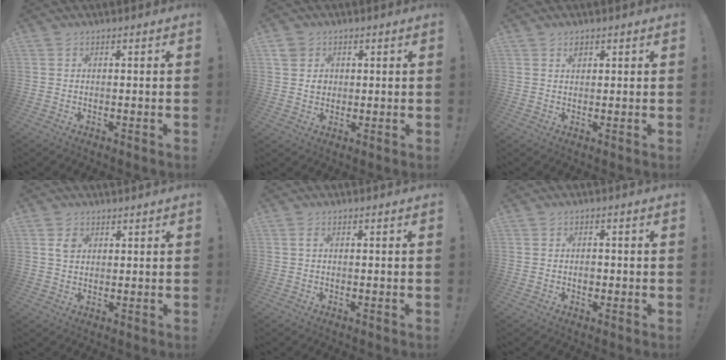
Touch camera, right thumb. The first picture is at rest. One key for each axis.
{"total": 4.7, "fx": 1.6, "fy": 4.3, "fz": 1.2, "tx": -0.011, "ty": -0.005, "tz": 0.029}
{"total": 1.3, "fx": 0.9, "fy": 0.7, "fz": 0.5, "tx": 0.012, "ty": -0.009, "tz": 0.013}
{"total": 3.2, "fx": 2.1, "fy": 2.2, "fz": 1.1, "tx": -0.002, "ty": -0.013, "tz": 0.036}
{"total": 1.1, "fx": 0.2, "fy": 0.3, "fz": 1.1, "tx": -0.022, "ty": 0.002, "tz": 0.003}
{"total": 2.1, "fx": -0.8, "fy": 1.5, "fz": 1.3, "tx": -0.005, "ty": -0.001, "tz": -0.019}